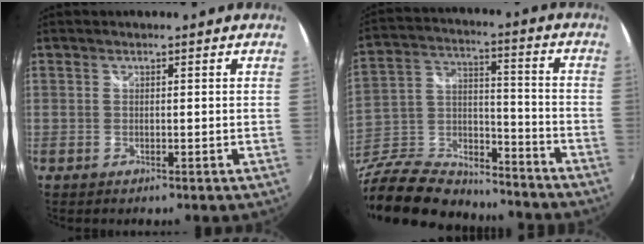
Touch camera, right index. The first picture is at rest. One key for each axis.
{"total": 25.4, "fx": -19.7, "fy": 10.7, "fz": 11.9, "tx": -0.280, "ty": 0.007, "tz": -0.322}